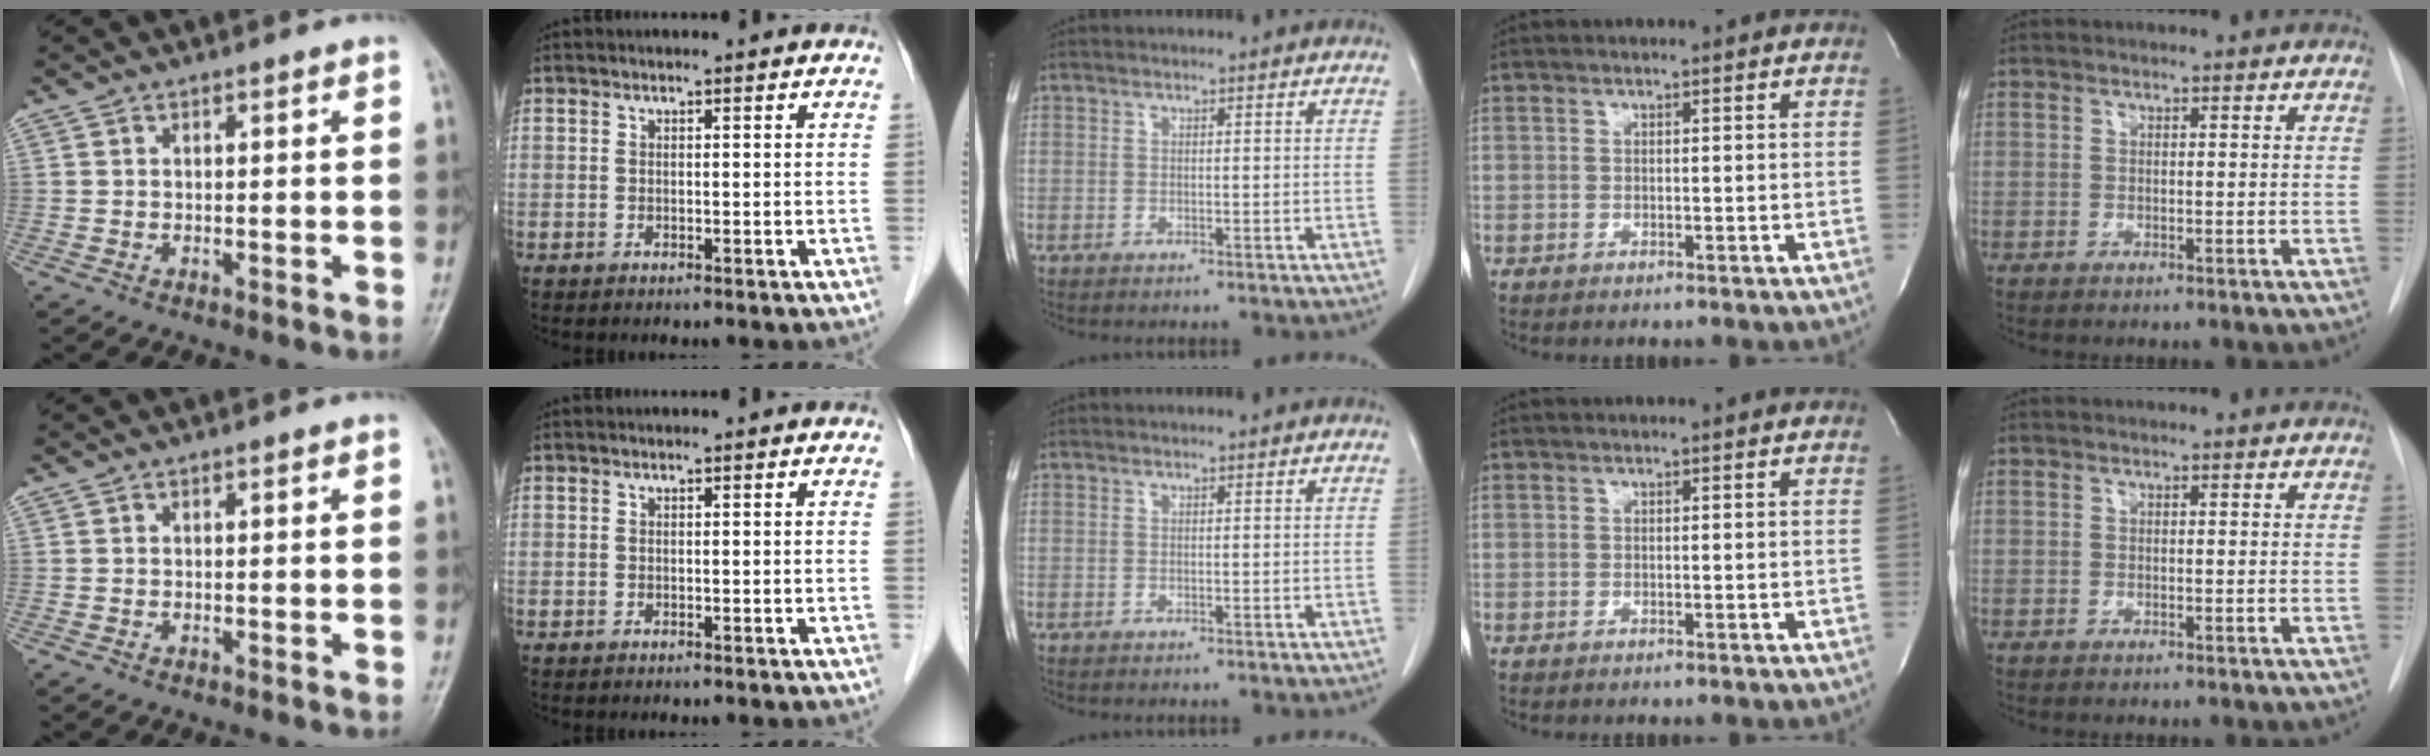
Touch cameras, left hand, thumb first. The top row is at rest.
{}